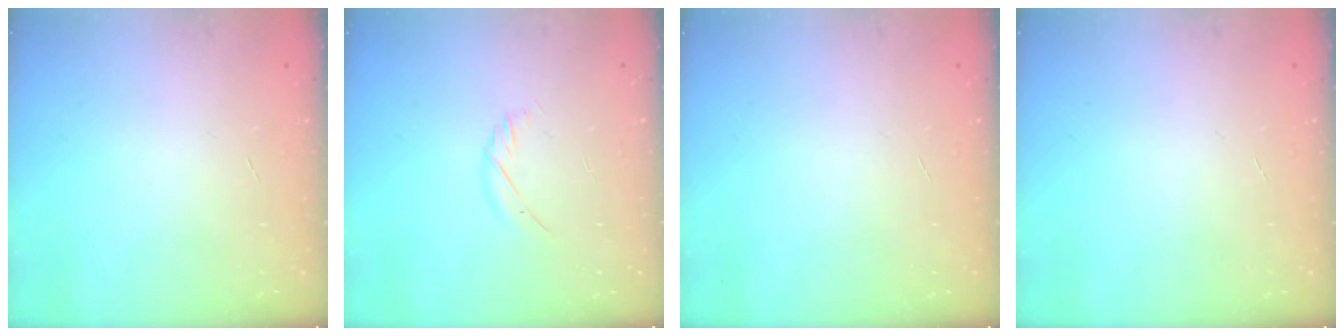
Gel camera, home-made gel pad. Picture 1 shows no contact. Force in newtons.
{"total": 5.2, "press": 5.1, "slide": 1.0}
{"total": 0.0}
{"total": 0.0}